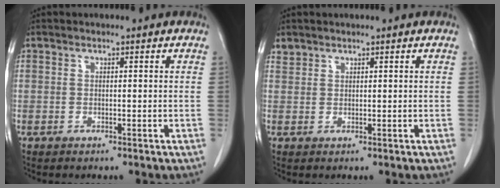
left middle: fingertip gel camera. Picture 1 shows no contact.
{"total": 1.1, "force": [1.0, 0.5, -0.1], "torque": [0.003, 0.004, 0.020]}